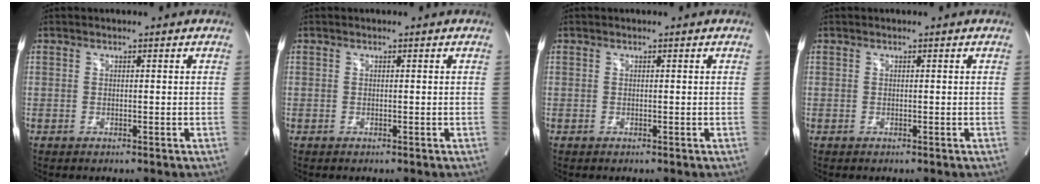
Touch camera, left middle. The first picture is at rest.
{"total": 0.0}
{"total": 0.0}
{"total": 0.0}